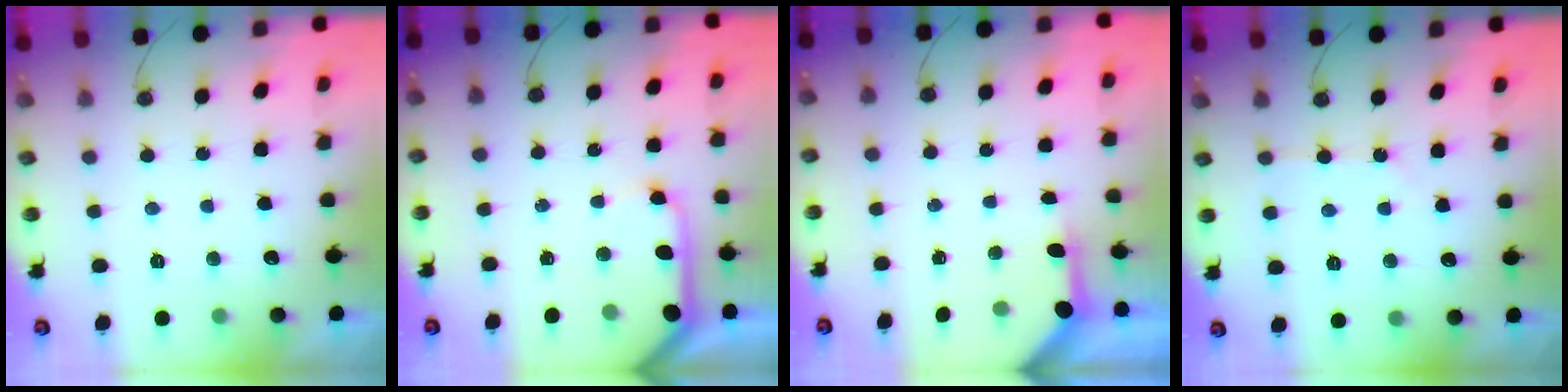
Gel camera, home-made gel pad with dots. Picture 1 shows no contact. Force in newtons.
{"total": 9.6, "press": 9.5, "slide": 1.2}
{"total": 3.6, "press": 3.5, "slide": 0.4}
{"total": 5.2, "press": 5.1, "slide": 0.8}